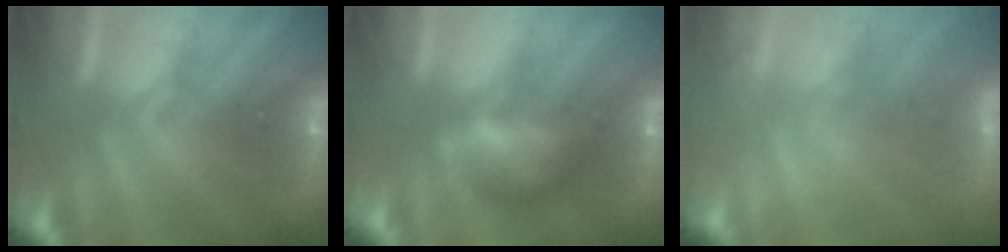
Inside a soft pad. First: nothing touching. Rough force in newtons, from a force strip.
{"total": 7.0}
{"total": 2.0}